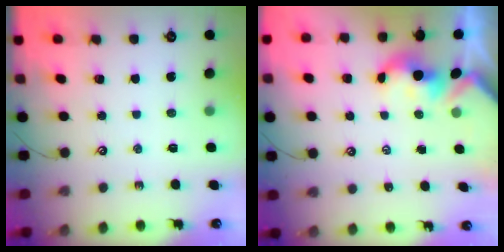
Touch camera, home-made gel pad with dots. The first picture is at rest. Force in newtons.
{"total": 1.8, "press": 1.8, "slide": 0.2}